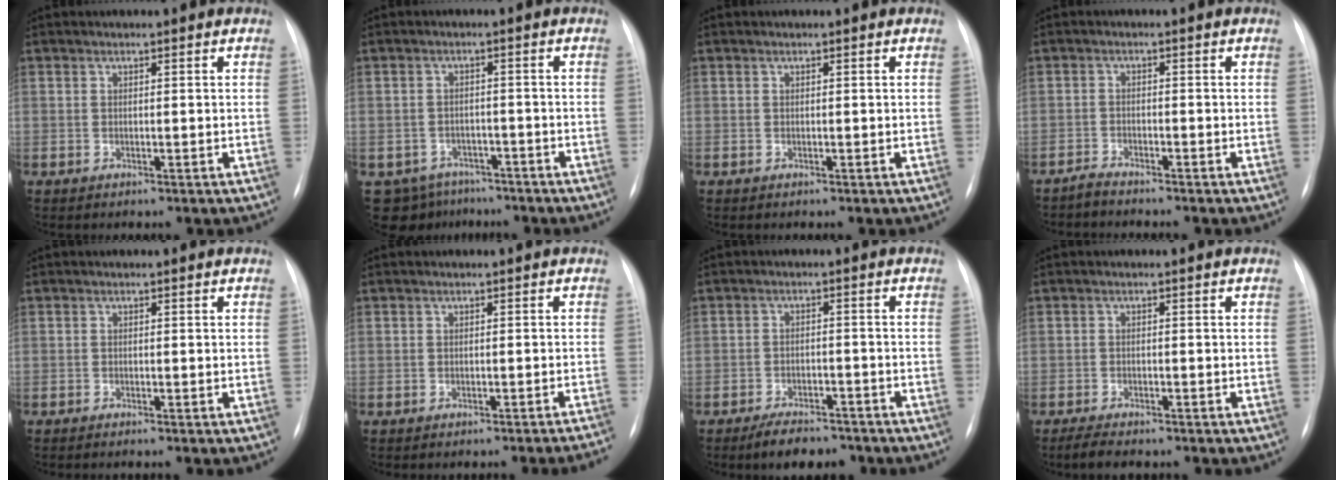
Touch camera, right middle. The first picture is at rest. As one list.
[{"total": 7.2, "force": [-5.5, 4.6, 0.7], "torque": [-0.010, 0.011, -0.072]}, {"total": 0.0}, {"total": 1.8, "force": [-1.8, -0.2, -0.1], "torque": [-0.004, -0.009, -0.035]}, {"total": 0.9, "force": [-0.7, -0.2, 0.4], "torque": [-0.009, -0.002, -0.011]}, {"total": 5.2, "force": [-4.8, -1.2, 1.6], "torque": [-0.005, -0.006, -0.055]}, {"total": 6.2, "force": [-5.0, 2.4, 2.7], "torque": [-0.045, -0.002, -0.077]}, {"total": 3.7, "force": [-3.1, 0.8, 1.9], "torque": [-0.038, -0.010, -0.044]}]